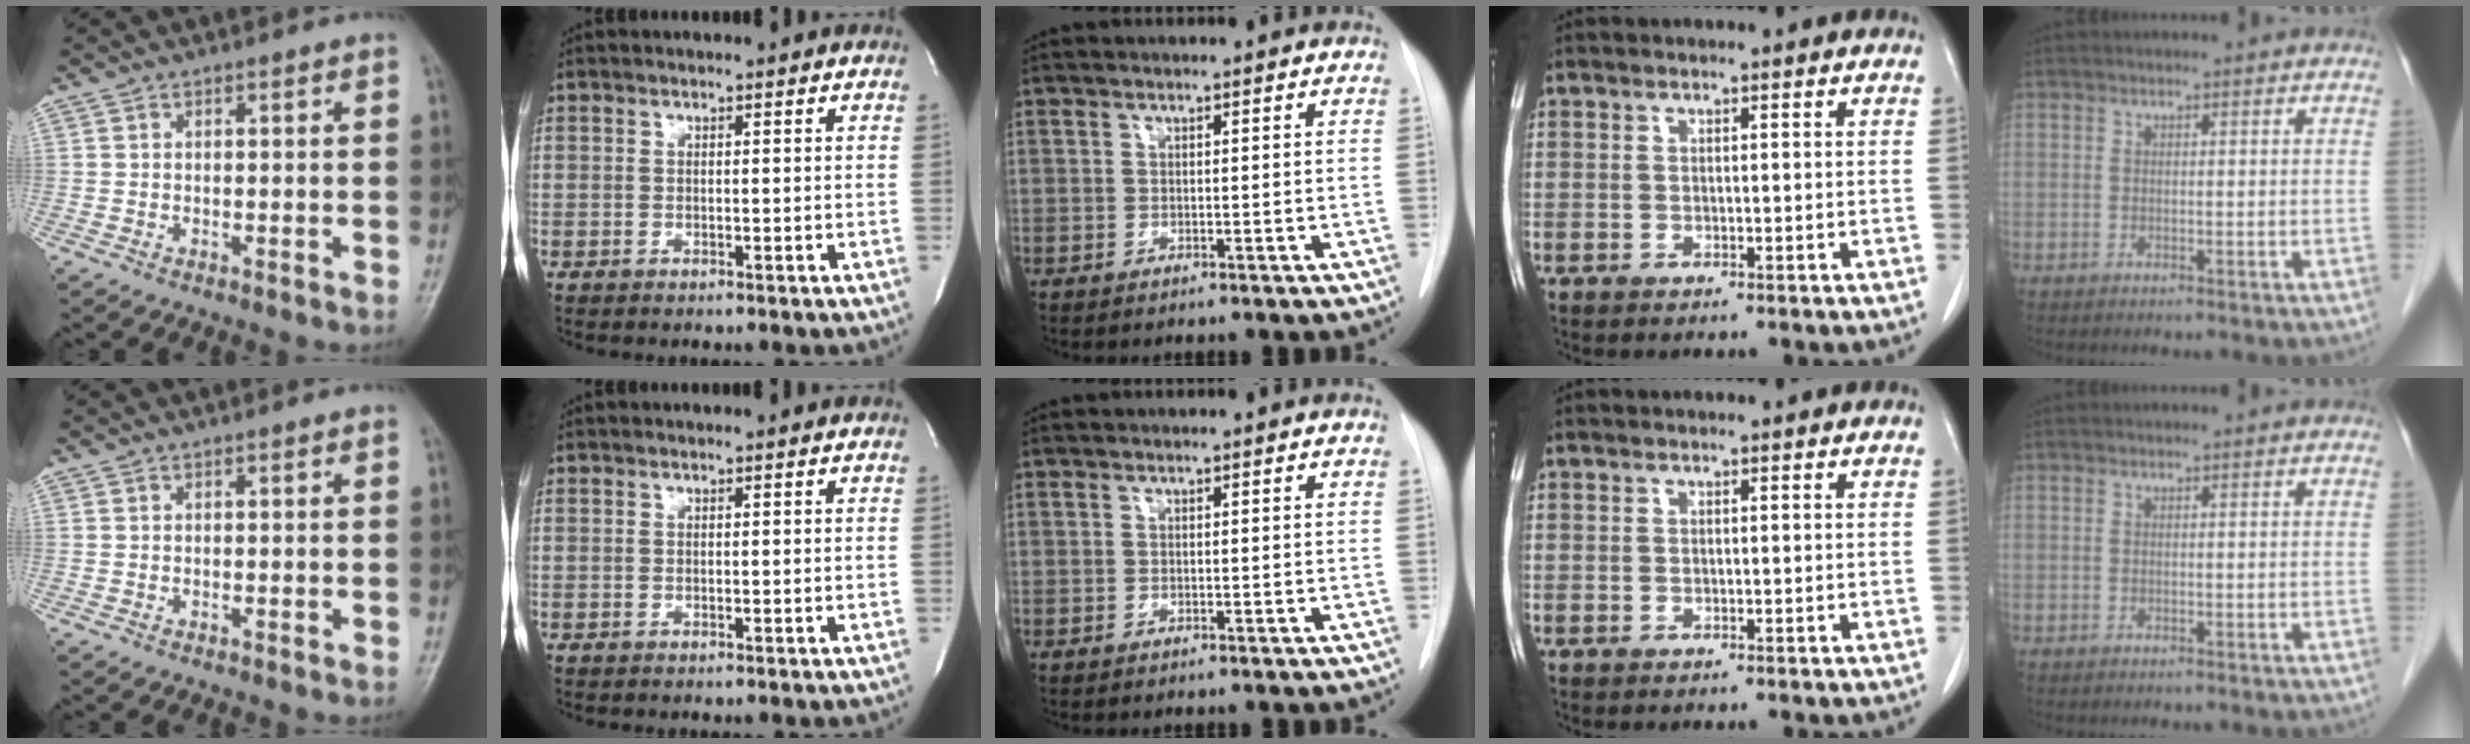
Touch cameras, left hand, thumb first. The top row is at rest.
{}